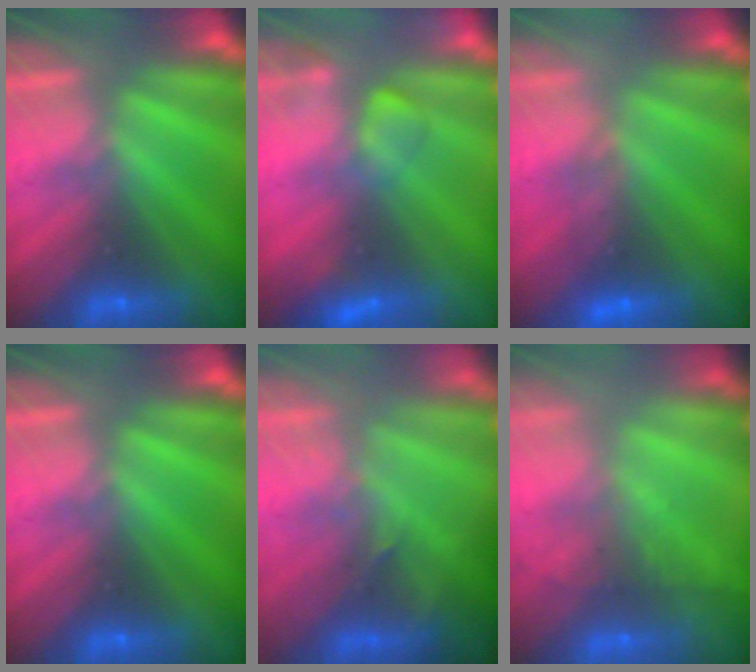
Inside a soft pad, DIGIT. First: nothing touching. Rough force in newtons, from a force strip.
{"total": 2.5}
{"total": 4.5}
{"total": 0.0}
{"total": 2.9}
{"total": 7.9}